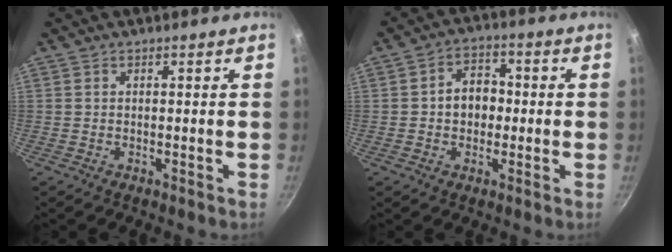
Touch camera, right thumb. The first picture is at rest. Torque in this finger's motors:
{"motor_torque": [-0.19, 0.30, 0.19, 0.05, 0.11]}